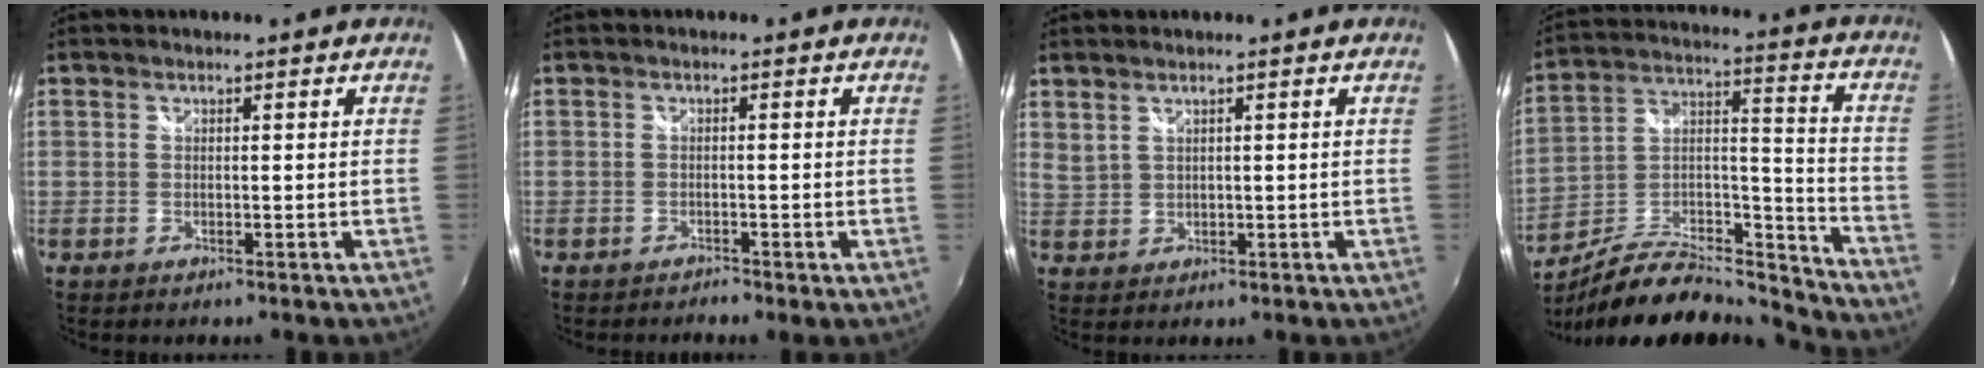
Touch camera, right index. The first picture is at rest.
{"total": 1.0, "force": [-1.0, 0.3, 0.1], "torque": [-0.005, -0.005, -0.017]}
{"total": 1.9, "force": [1.5, 0.6, 0.9], "torque": [-0.016, 0.000, 0.032]}
{"total": 18.6, "force": [-15.6, 5.2, 8.6], "torque": [-0.155, 0.012, -0.254]}